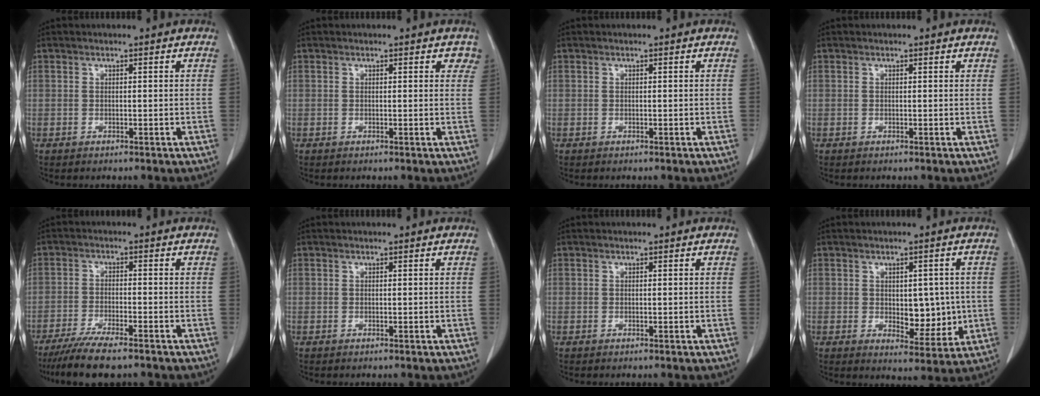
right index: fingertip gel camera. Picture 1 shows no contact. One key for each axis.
{"total": 1.8, "fx": 1.3, "fy": 1.0, "fz": 0.9, "tx": 0.008, "ty": 0.000, "tz": 0.002}
{"total": 0.0}
{"total": 0.0}
{"total": 8.6, "fx": -7.0, "fy": 1.0, "fz": 4.9, "tx": -0.081, "ty": -0.020, "tz": -0.114}
{"total": 0.0}
{"total": 0.0}
{"total": 6.8, "fx": -0.1, "fy": 3.6, "fz": 5.7, "tx": -0.066, "ty": -0.003, "tz": 0.011}